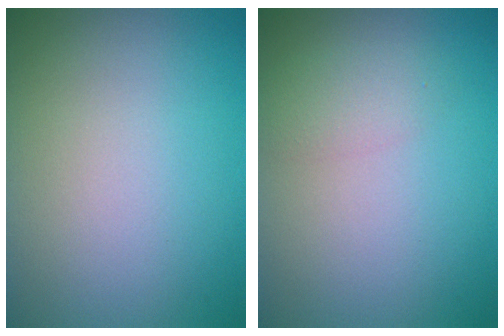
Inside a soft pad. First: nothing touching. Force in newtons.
{"total": 1.8, "press": 1.8, "slide": 0.1}